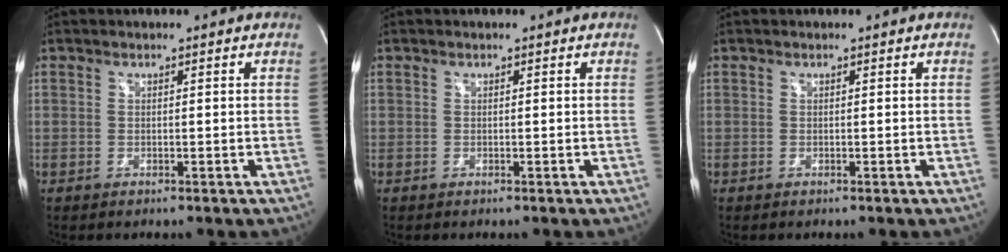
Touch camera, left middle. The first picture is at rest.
{"total": 0.0}
{"total": 0.0}